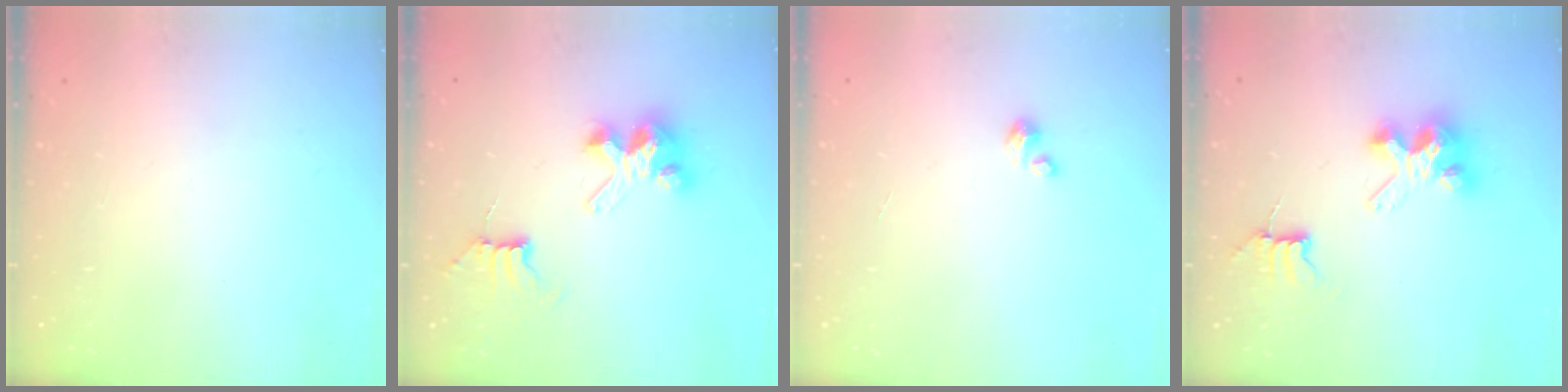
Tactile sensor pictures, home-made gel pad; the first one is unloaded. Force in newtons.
{"total": 7.8, "press": 7.8, "slide": 0.6}
{"total": 0.6, "press": 0.6, "slide": 0.3}
{"total": 7.3, "press": 7.3, "slide": 0.6}